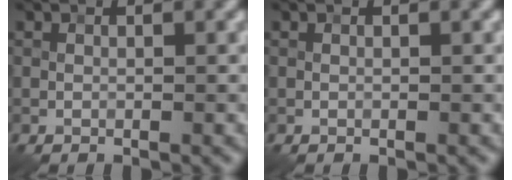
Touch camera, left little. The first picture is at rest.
{"total": 0.0}